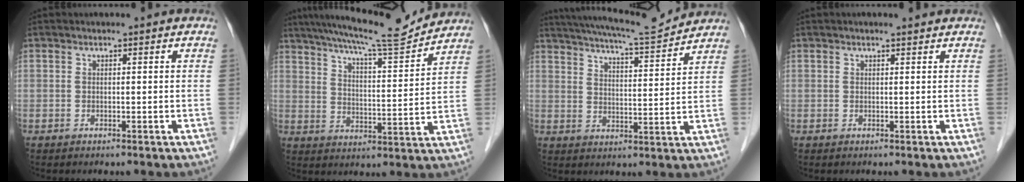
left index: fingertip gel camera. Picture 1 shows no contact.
{"total": 12.5, "force": [11.3, -0.2, 5.3], "torque": [-0.093, -0.020, 0.160]}
{"total": 10.8, "force": [9.9, 0.1, 4.3], "torque": [-0.074, -0.015, 0.138]}
{"total": 1.2, "force": [-1.1, 0.1, 0.5], "torque": [-0.006, -0.004, -0.024]}